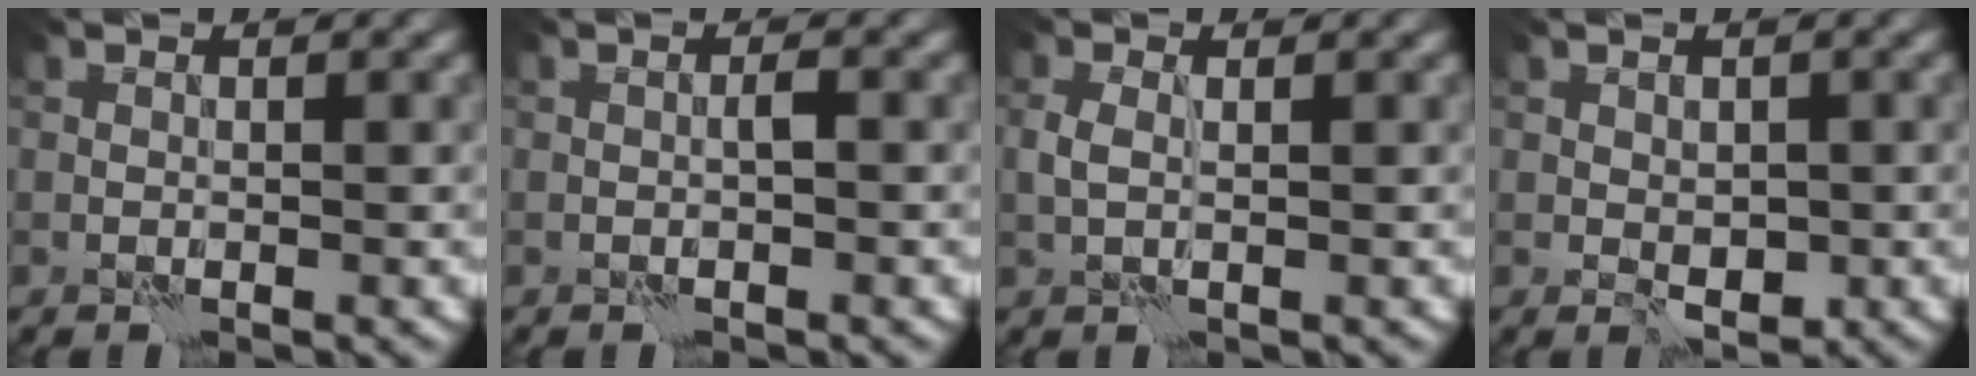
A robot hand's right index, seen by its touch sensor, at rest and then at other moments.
{"total": 0.9, "force": [-0.4, -0.2, 0.7], "torque": [-0.015, 0.005, -0.007]}
{"total": 1.0, "force": [0.1, 0.4, 0.9], "torque": [-0.026, 0.005, 0.000]}
{"total": 2.1, "force": [-0.5, 1.5, 1.4], "torque": [-0.020, -0.006, -0.007]}